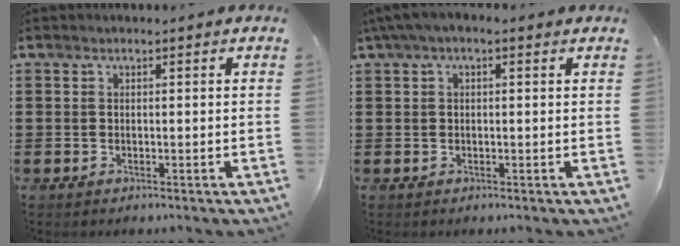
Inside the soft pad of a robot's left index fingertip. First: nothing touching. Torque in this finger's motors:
{"motor_torque": [2.14, 0.00, 0.44, 0.19]}